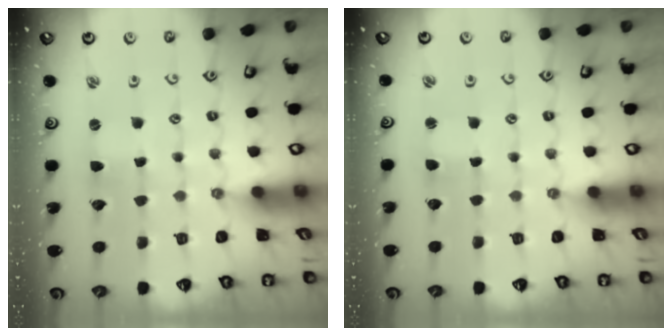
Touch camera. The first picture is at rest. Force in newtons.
{"total": 0.7, "press": 0.7, "slide": 0.2}